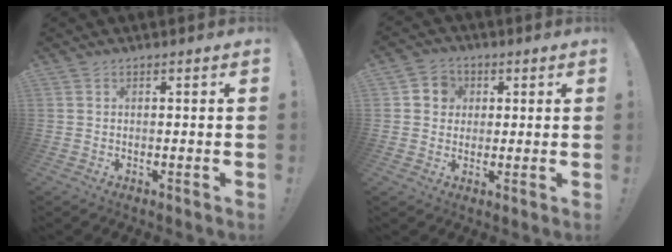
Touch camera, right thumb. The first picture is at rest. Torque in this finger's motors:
{"motor_torque": [0.07, 0.10, 0.33, -0.01, -0.02]}